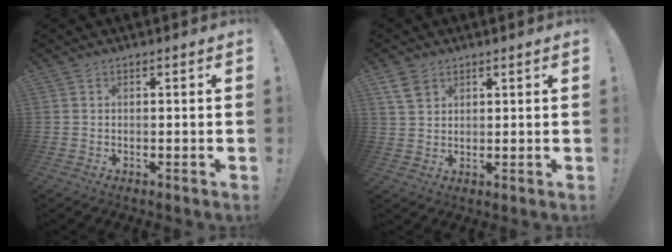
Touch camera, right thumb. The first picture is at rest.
{"total": 5.0, "force": [3.1, 3.1, 2.5], "torque": [-0.046, -0.007, 0.060]}